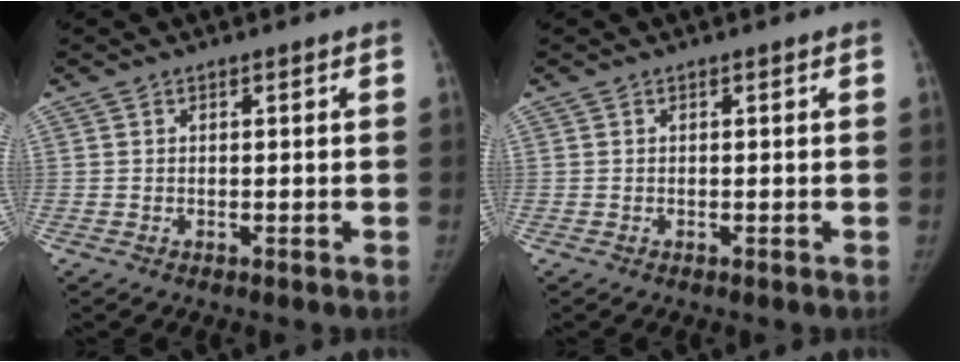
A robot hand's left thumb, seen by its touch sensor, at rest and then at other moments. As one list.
[{"total": 0.0}]